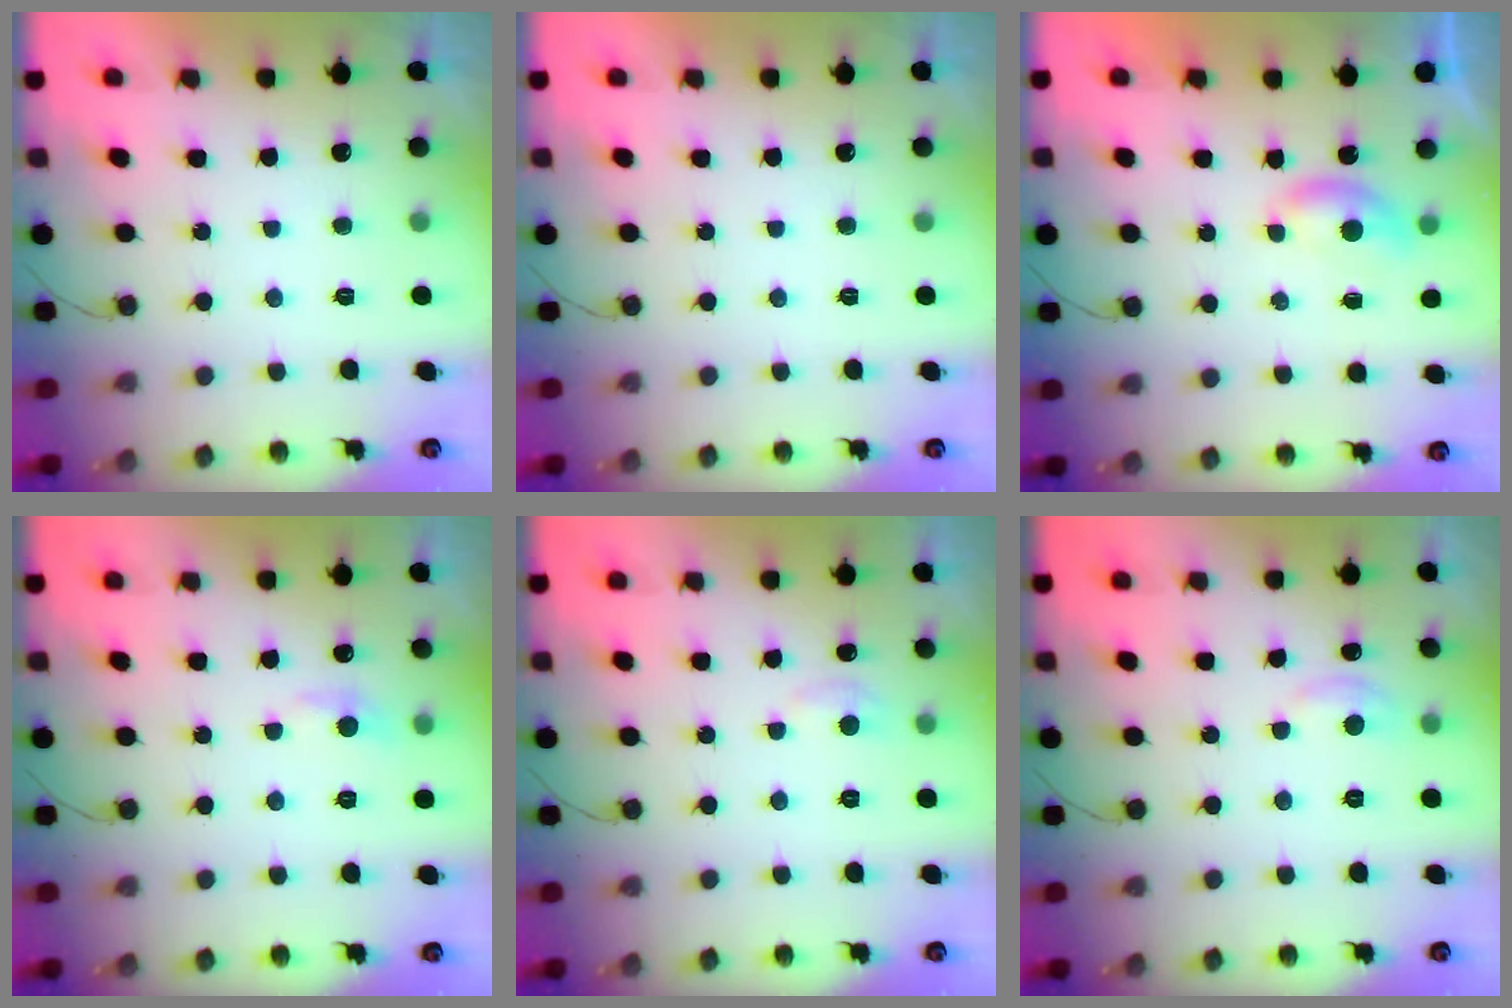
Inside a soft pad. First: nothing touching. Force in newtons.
{"total": 0.0}
{"total": 3.8, "press": 3.8, "slide": 0.4}
{"total": 6.9, "press": 6.9, "slide": 0.8}
{"total": 4.5, "press": 4.5, "slide": 0.6}
{"total": 4.1, "press": 4.0, "slide": 0.6}